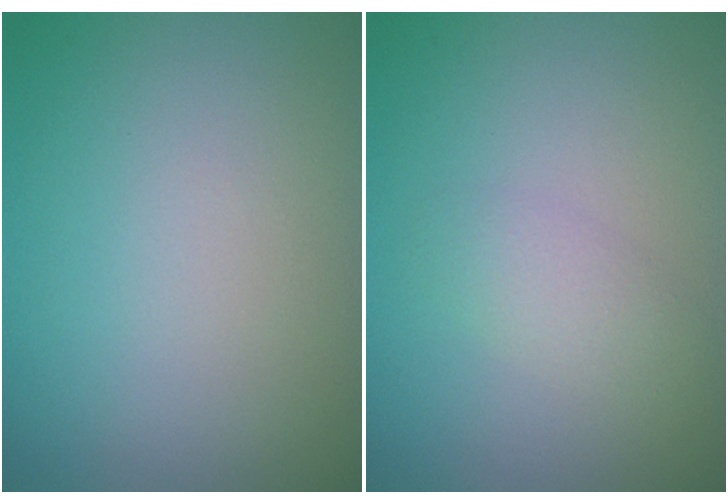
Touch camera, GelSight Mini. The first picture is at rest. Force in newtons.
{"total": 1.7, "press": 1.7, "slide": 0.0}